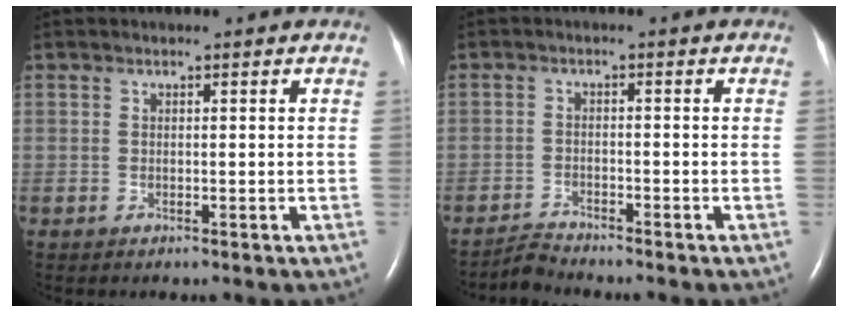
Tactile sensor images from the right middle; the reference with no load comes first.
{"total": 2.5, "force": [-2.4, -0.5, -0.5], "torque": [0.010, -0.019, -0.046]}